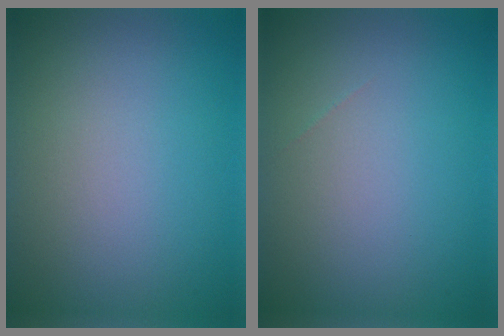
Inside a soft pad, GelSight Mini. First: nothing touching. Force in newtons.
{"total": 0.0}